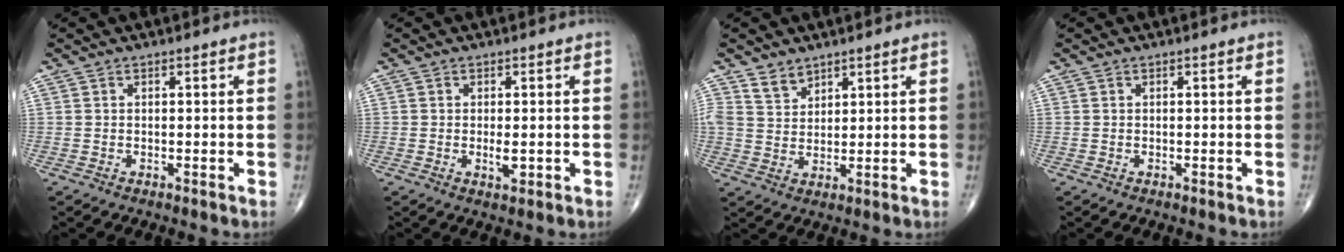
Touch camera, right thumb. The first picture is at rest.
{"total": 2.3, "force": [-0.3, 0.8, 2.1], "torque": [-0.038, -0.005, -0.004]}
{"total": 3.9, "force": [3.1, 2.2, 0.9], "torque": [0.004, -0.025, 0.061]}
{"total": 0.0}